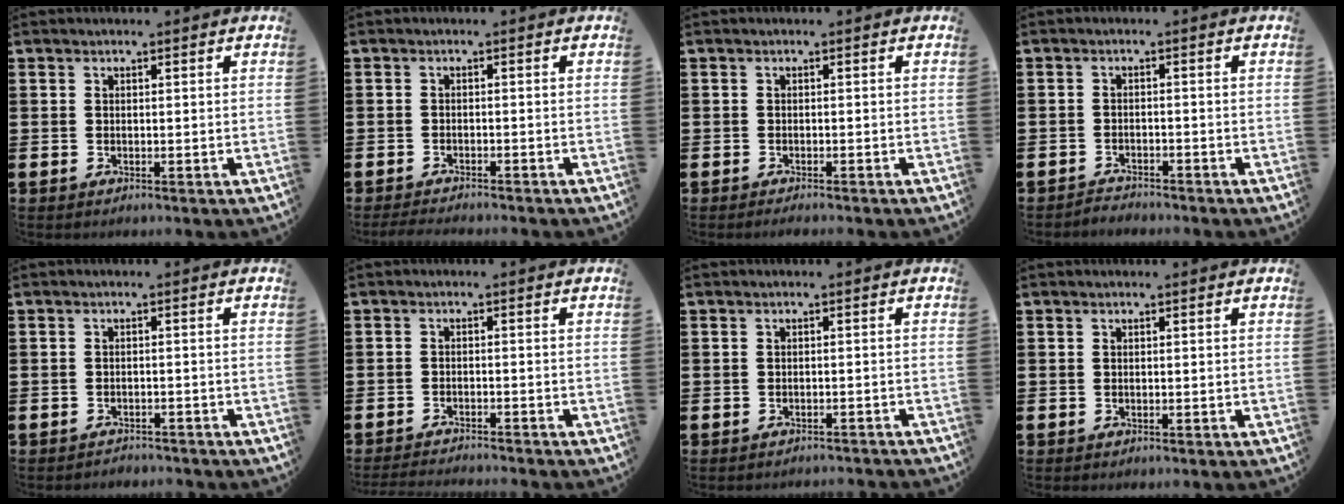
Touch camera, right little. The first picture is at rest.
{"total": 1.3, "force": [-1.3, 0.0, 0.2], "torque": [-0.005, 0.002, -0.026]}
{"total": 0.6, "force": [-0.5, 0.0, 0.2], "torque": [-0.004, -0.004, -0.010]}
{"total": 1.6, "force": [-1.6, 0.1, -0.2], "torque": [-0.001, 0.005, -0.035]}
{"total": 1.2, "force": [-1.2, 0.1, -0.1], "torque": [-0.003, 0.002, -0.026]}
{"total": 1.6, "force": [-1.6, -0.2, 0.1], "torque": [-0.003, 0.003, -0.032]}
{"total": 0.8, "force": [-0.8, -0.1, 0.0], "torque": [-0.001, 0.001, -0.017]}
{"total": 0.0}